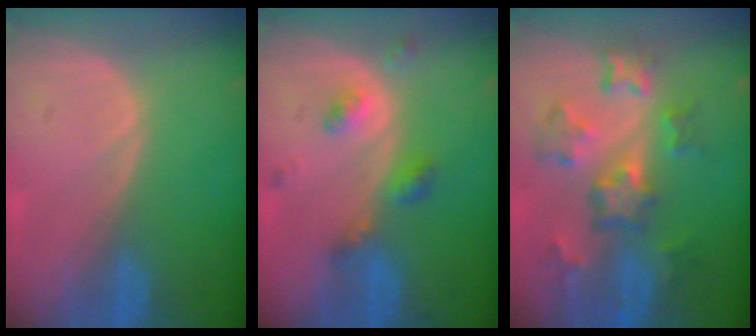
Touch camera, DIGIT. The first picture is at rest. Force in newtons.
{"total": 4.9, "press": 4.4, "slide": 2.2}
{"total": 8.7, "press": 7.8, "slide": 3.9}